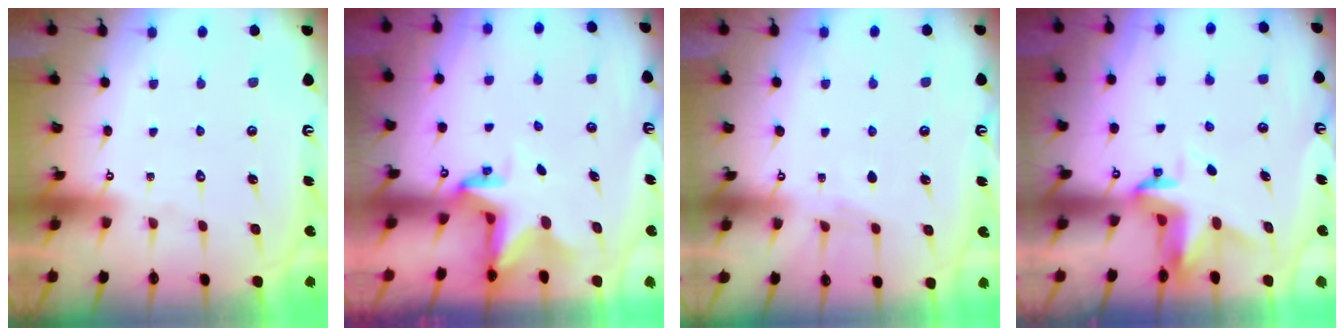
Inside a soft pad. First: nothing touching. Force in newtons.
{"total": 3.5, "press": 3.5, "slide": 0.2}
{"total": 3.6, "press": 3.5, "slide": 0.5}
{"total": 3.1, "press": 3.0, "slide": 0.4}